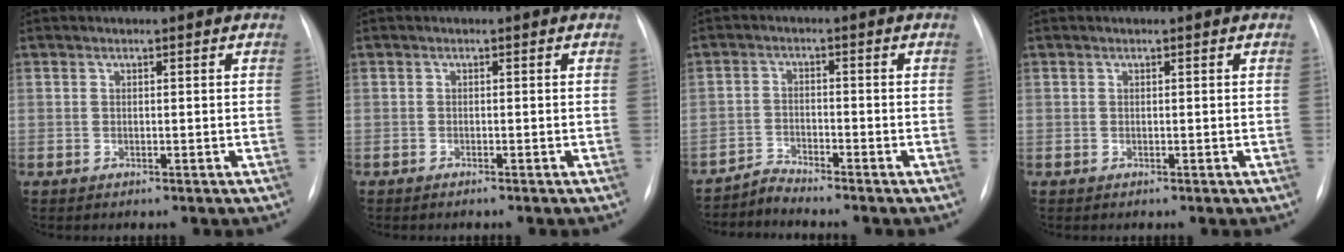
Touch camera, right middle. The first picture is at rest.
{"total": 0.6, "force": [-0.5, 0.0, 0.3], "torque": [-0.007, -0.001, -0.009]}
{"total": 2.9, "force": [-2.7, -0.5, -0.8], "torque": [0.016, -0.017, -0.053]}
{"total": 0.0}